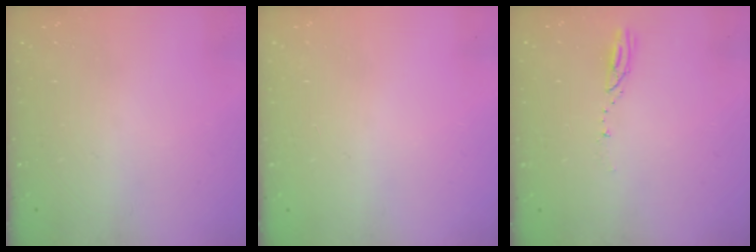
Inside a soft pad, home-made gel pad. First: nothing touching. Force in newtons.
{"total": 0.0}
{"total": 3.7, "press": 3.7, "slide": 0.4}